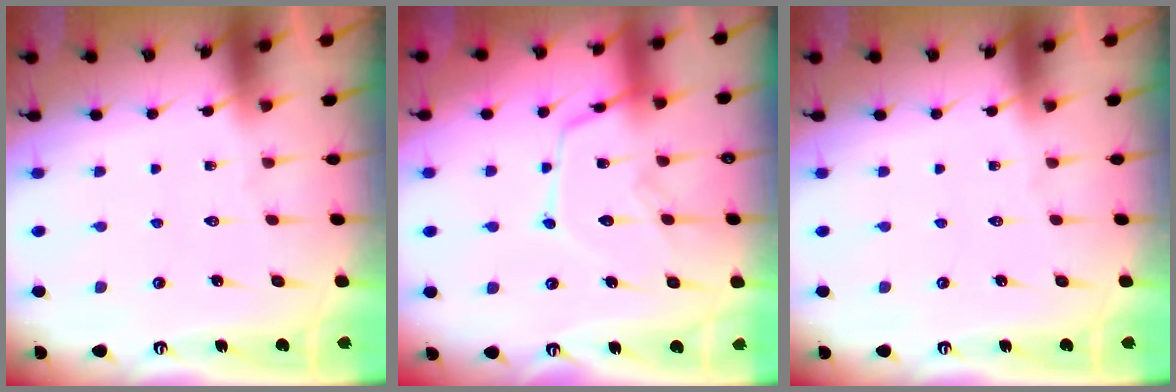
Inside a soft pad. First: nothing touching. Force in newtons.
{"total": 14.1, "press": 14.1, "slide": 1.2}
{"total": 0.0}